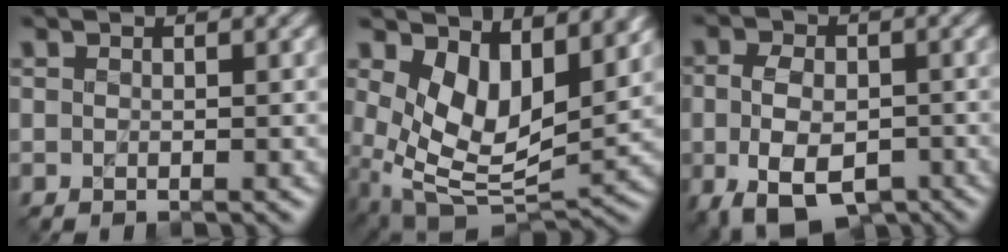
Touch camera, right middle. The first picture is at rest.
{"total": 8.0, "force": [2.0, 5.0, 5.8], "torque": [-0.121, -0.028, 0.038]}
{"total": 8.4, "force": [-2.9, 5.8, 5.4], "torque": [-0.104, -0.027, -0.038]}